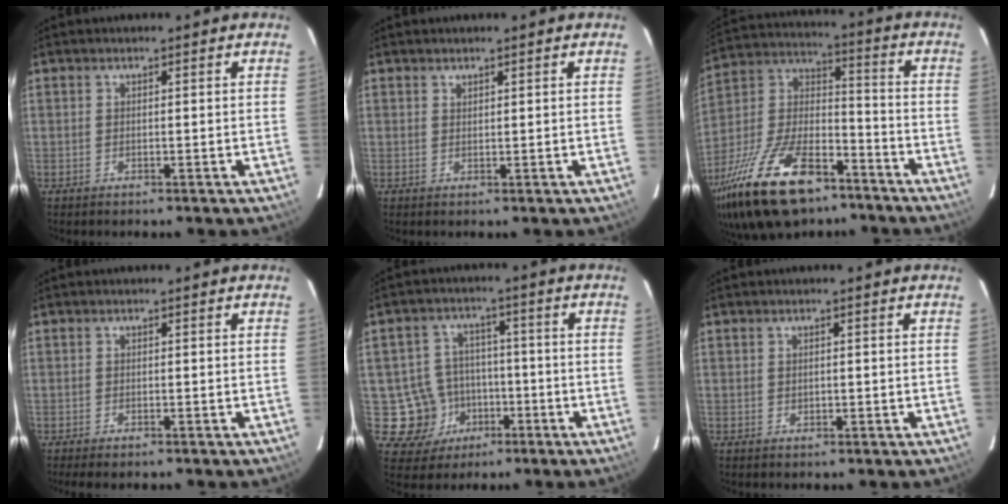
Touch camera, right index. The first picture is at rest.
{"total": 0.7, "force": [0.6, 0.2, 0.1], "torque": [-0.002, 0.001, 0.013]}
{"total": 26.2, "force": [-16.3, 11.7, 16.8], "torque": [-0.347, -0.014, -0.278]}
{"total": 1.9, "force": [-1.6, 0.4, 0.9], "torque": [-0.022, -0.008, -0.029]}
{"total": 9.3, "force": [-3.2, 8.7, 1.2], "torque": [-0.046, 0.026, -0.035]}
{"total": 0.7, "force": [0.0, 0.6, 0.4], "torque": [-0.004, 0.002, 0.002]}